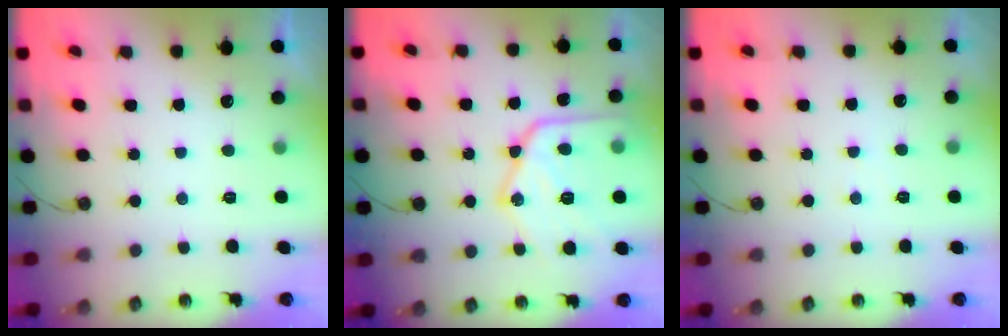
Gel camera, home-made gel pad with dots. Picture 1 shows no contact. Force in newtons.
{"total": 21.5, "press": 21.4, "slide": 1.5}
{"total": 2.5, "press": 2.4, "slide": 0.4}